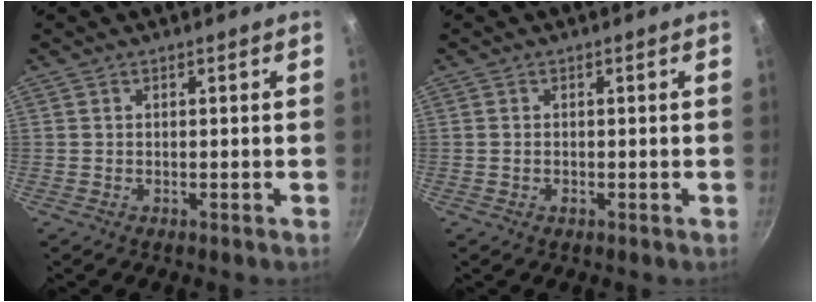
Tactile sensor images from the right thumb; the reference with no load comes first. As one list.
[{"total": 0.8, "force": [-0.2, 0.6, 0.5], "torque": [-0.008, 0.001, -0.004]}]